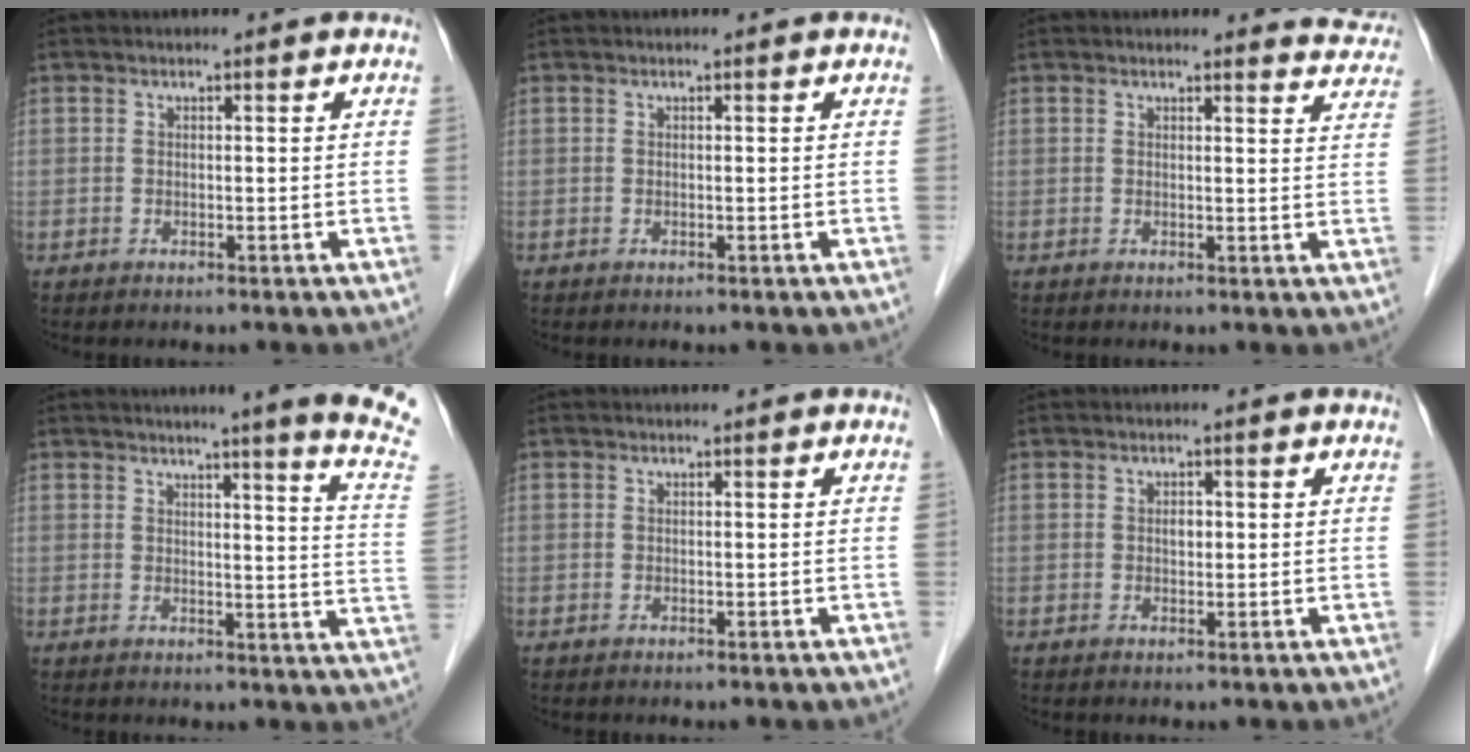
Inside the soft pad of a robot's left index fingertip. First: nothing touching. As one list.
[{"total": 0.0}, {"total": 4.6, "force": [4.5, 0.9, -0.1], "torque": [0.014, -0.029, 0.019]}, {"total": 11.6, "force": [9.5, -2.2, 6.3], "torque": [-0.075, -0.070, 0.089]}, {"total": 0.0}, {"total": 1.2, "force": [0.1, 0.8, 0.9], "torque": [-0.013, 0.003, 0.001]}]